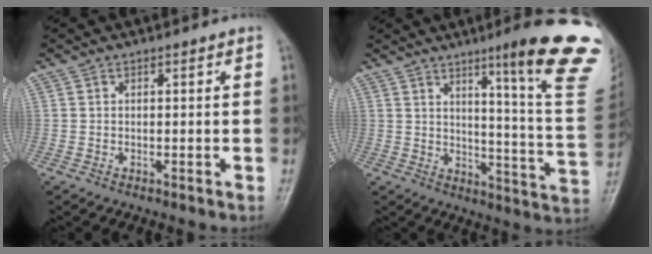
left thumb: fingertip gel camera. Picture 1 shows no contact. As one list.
[{"total": 20.8, "force": [11.9, 1.5, 16.9], "torque": [-0.195, -0.072, 0.156]}]